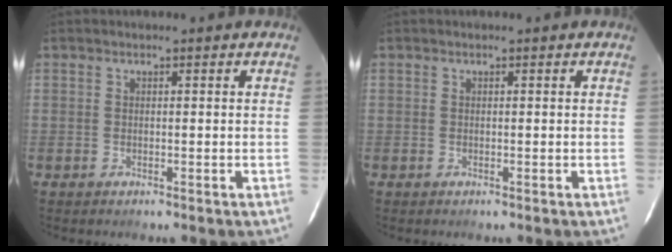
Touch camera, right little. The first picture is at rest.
{"total": 0.0}